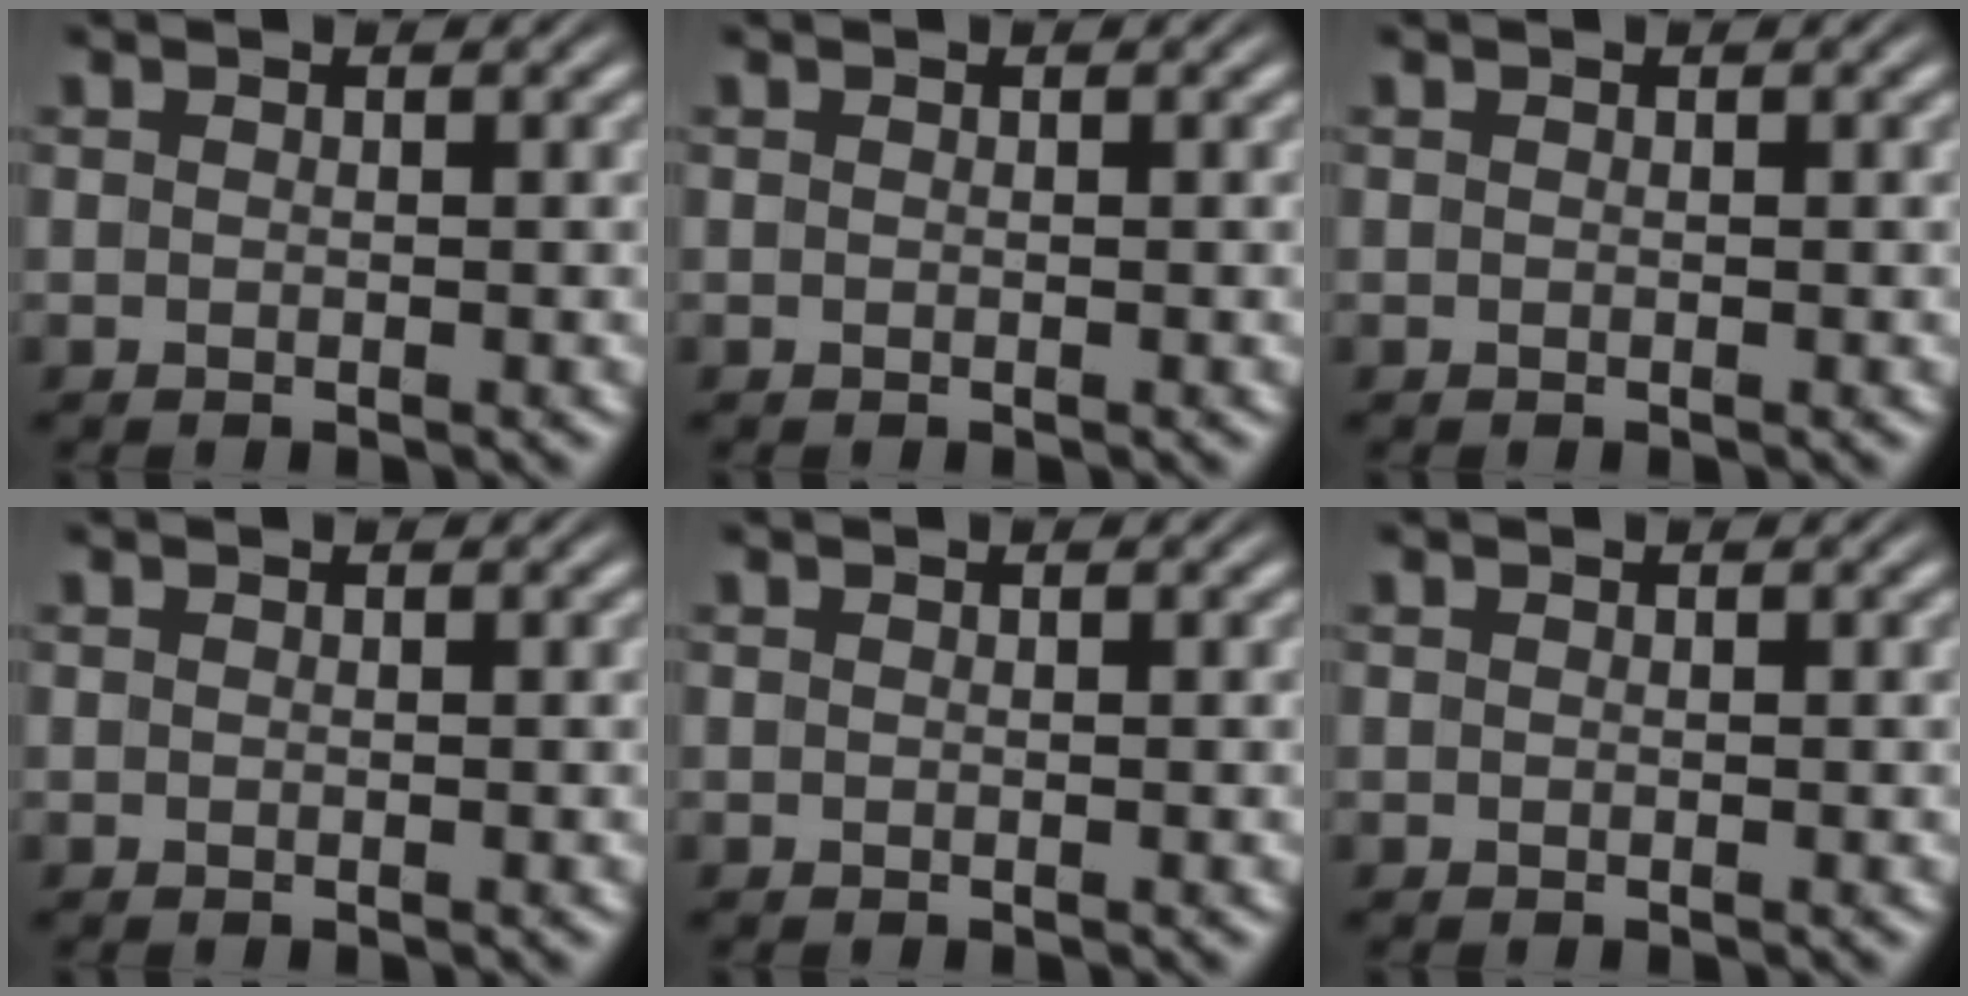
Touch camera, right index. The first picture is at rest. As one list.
[{"total": 0.0}, {"total": 0.0}, {"total": 0.0}, {"total": 0.0}, {"total": 0.0}]